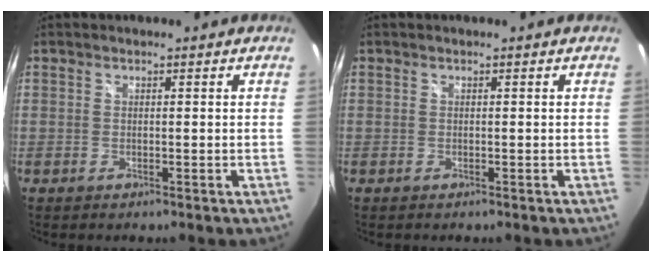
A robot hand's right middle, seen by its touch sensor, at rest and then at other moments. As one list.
[{"total": 0.0}]